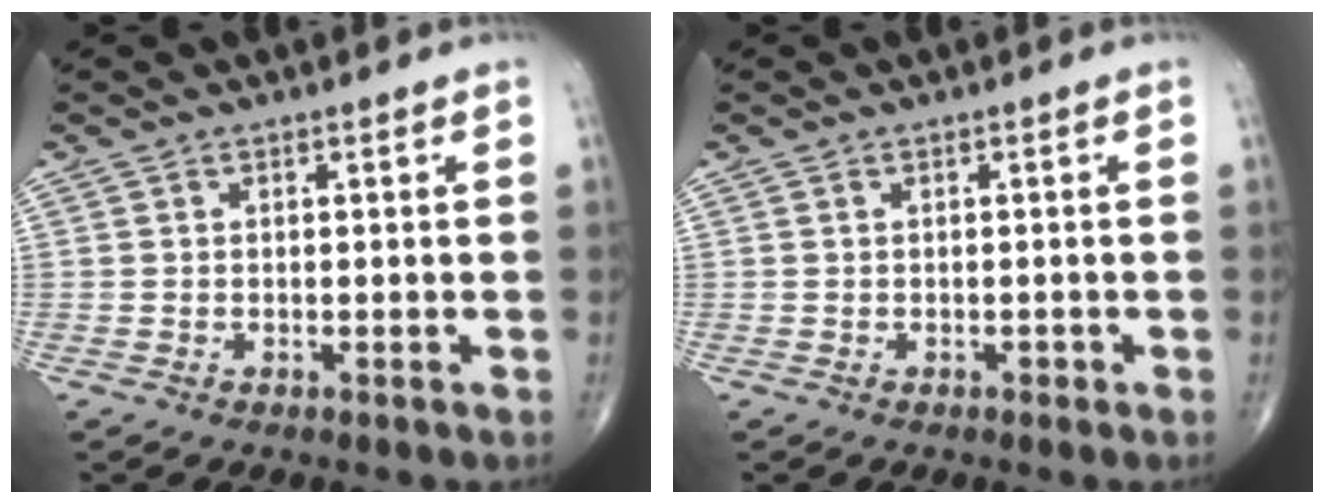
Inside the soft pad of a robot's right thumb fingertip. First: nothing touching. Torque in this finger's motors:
{"motor_torque": [-0.14, -0.09, -0.34, -0.25, -0.01]}